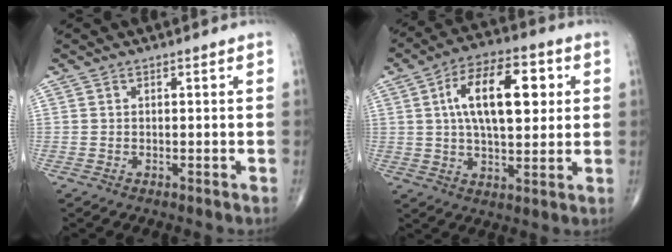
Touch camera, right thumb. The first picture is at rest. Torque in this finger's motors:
{"motor_torque": [-0.02, 0.75, 0.57, 0.38, 0.13]}